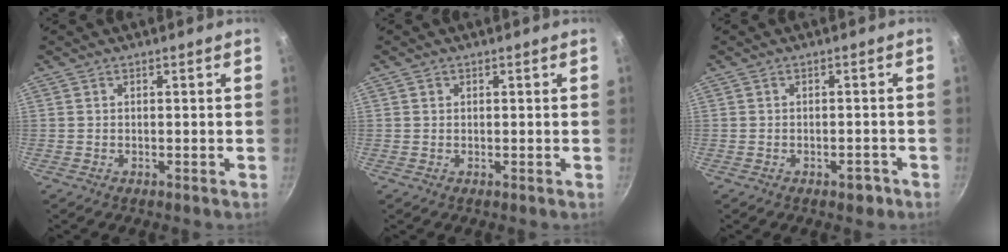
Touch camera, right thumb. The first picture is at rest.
{"total": 0.5, "force": [0.3, 0.4, 0.2], "torque": [-0.001, 0.001, 0.003]}
{"total": 2.5, "force": [-1.6, 1.4, 1.4], "torque": [-0.010, 0.020, -0.011]}